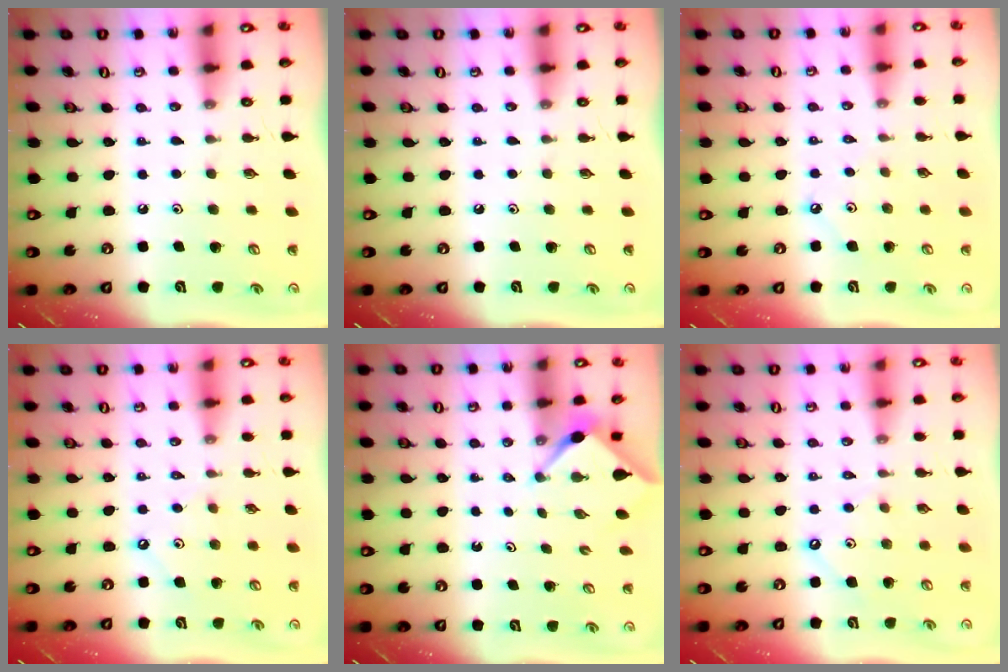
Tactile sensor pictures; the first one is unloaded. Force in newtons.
{"total": 0.0}
{"total": 3.0, "press": 3.0, "slide": 0.2}
{"total": 3.1, "press": 3.1, "slide": 0.6}
{"total": 3.0, "press": 2.9, "slide": 0.3}
{"total": 1.7, "press": 1.6, "slide": 0.3}